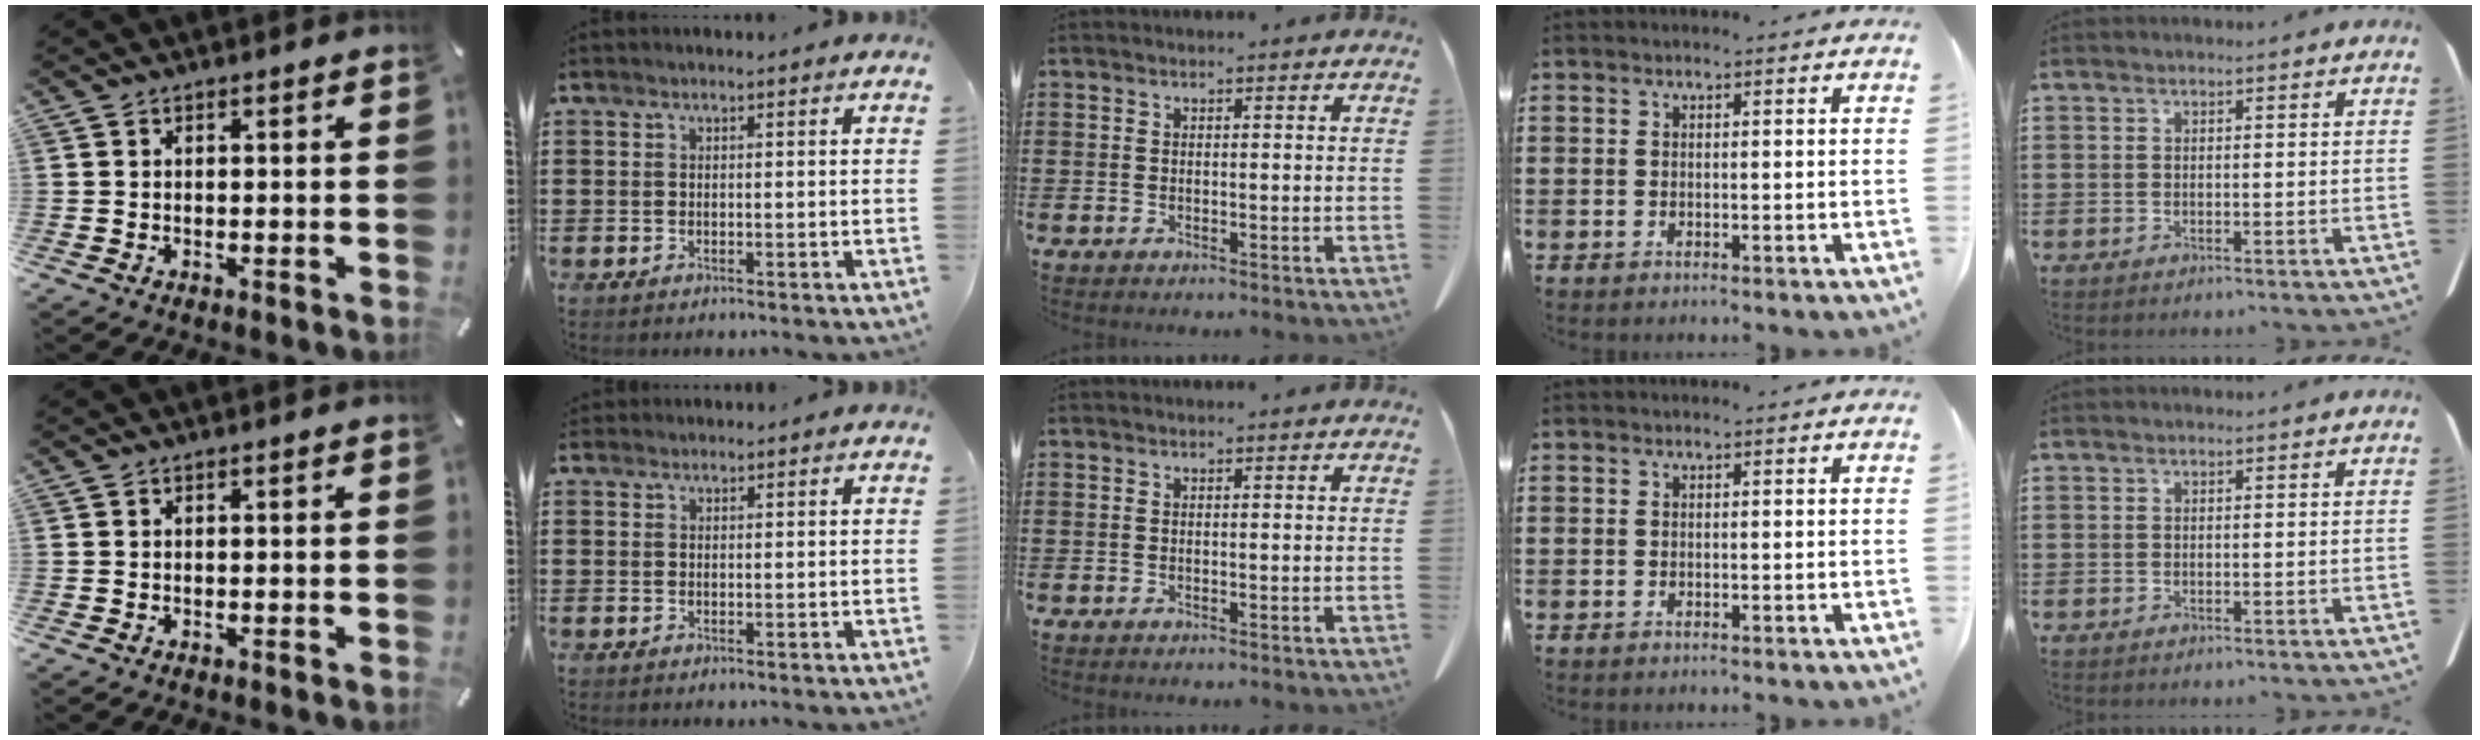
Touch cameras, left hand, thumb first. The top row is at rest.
{"index": {"total": 0.7, "force": [0.7, 0.3, 0.1], "torque": [-0.004, 0.000, 0.014]}}